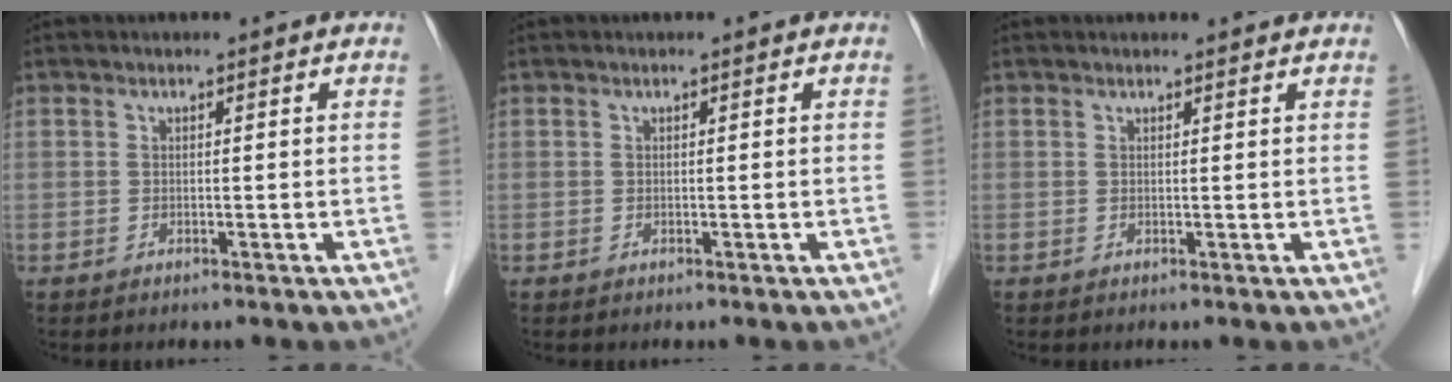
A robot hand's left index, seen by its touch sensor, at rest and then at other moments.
{"total": 0.0}
{"total": 2.5, "force": [2.5, 0.3, 0.5], "torque": [-0.010, 0.008, 0.022]}